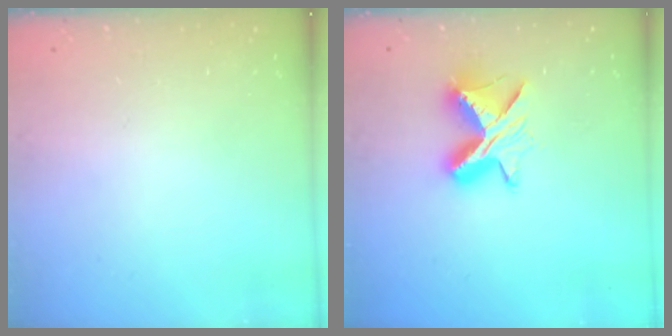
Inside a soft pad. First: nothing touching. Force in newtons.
{"total": 9.8, "press": 9.8, "slide": 0.6}